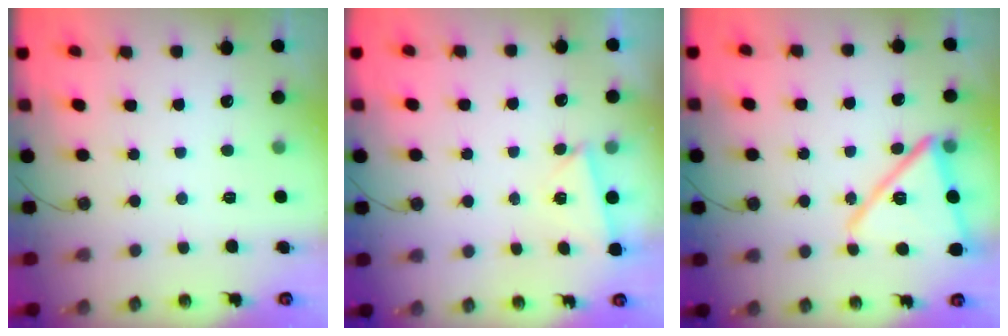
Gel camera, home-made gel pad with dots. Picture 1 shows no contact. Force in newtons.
{"total": 1.7, "press": 1.7, "slide": 0.4}
{"total": 17.3, "press": 17.2, "slide": 1.5}